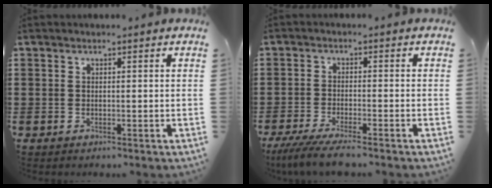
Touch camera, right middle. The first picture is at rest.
{"total": 4.6, "force": [-4.0, -0.1, 2.4], "torque": [-0.059, -0.023, -0.078]}